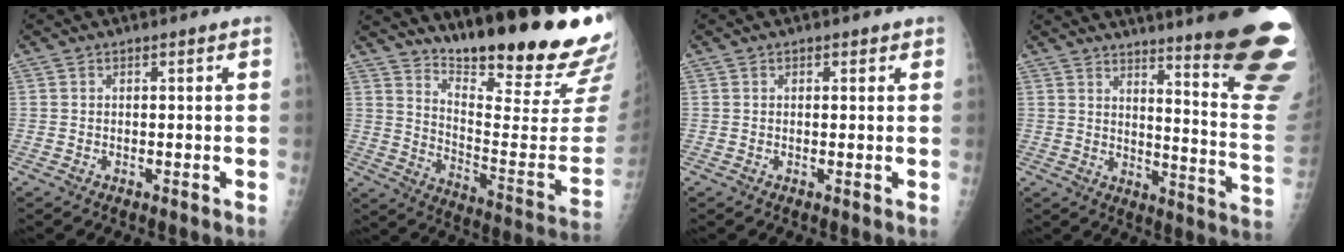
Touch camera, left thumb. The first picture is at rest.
{"total": 24.3, "force": [19.5, 3.2, 14.1], "torque": [-0.188, -0.158, 0.280]}
{"total": 1.1, "force": [0.6, 0.7, 0.5], "torque": [0.003, -0.001, 0.004]}
{"total": 23.9, "force": [18.5, 1.6, 15.1], "torque": [-0.163, -0.162, 0.227]}